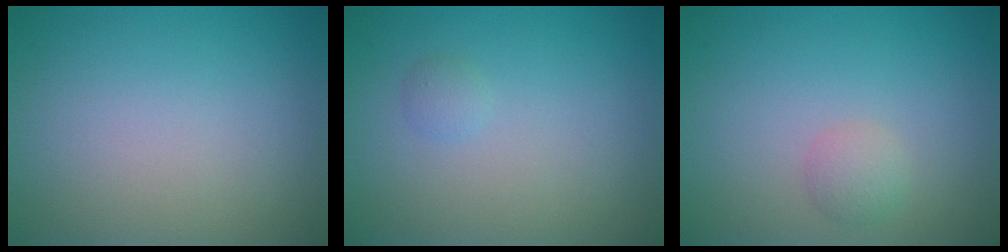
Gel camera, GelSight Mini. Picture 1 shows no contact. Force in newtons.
{"total": 0.8, "press": 0.8, "slide": 0.0}
{"total": 1.4, "press": 1.4, "slide": 0.1}